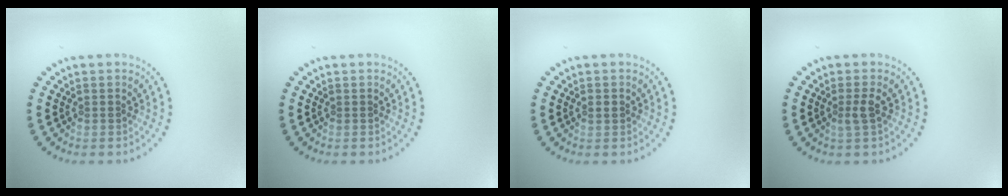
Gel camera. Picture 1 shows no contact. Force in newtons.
{"total": 0.0}
{"total": 0.9, "press": 0.9, "slide": 0.1}
{"total": 1.4, "press": 1.1, "slide": 0.9}